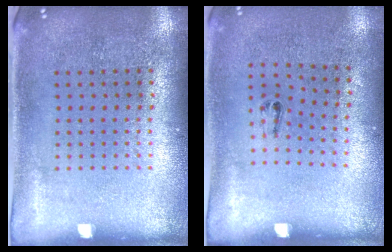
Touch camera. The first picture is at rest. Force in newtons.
{"total": 0.6, "press": 0.3, "slide": 0.6}